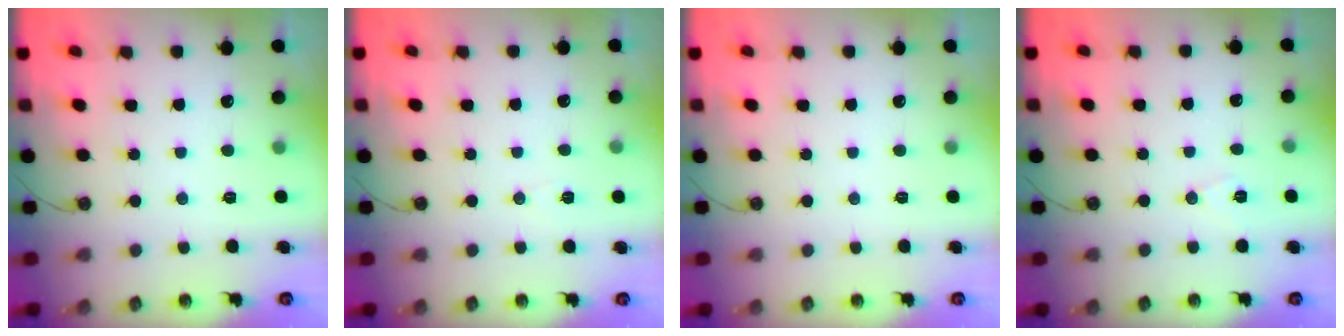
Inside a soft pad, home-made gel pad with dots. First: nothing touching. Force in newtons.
{"total": 3.6, "press": 2.7, "slide": 2.4}
{"total": 0.0}
{"total": 7.1, "press": 5.5, "slide": 4.5}